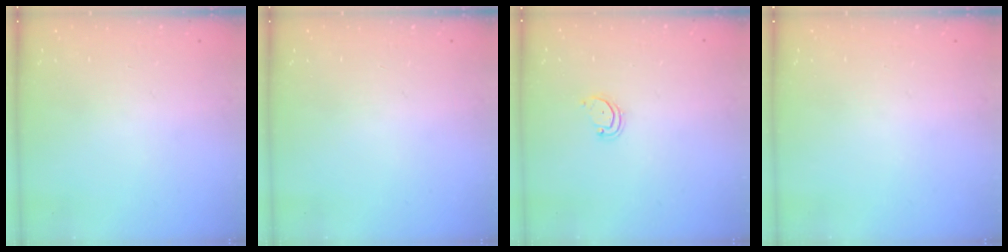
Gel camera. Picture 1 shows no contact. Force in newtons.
{"total": 0.0}
{"total": 2.6, "press": 2.6, "slide": 0.2}
{"total": 0.0}